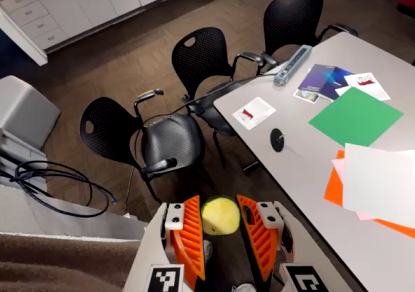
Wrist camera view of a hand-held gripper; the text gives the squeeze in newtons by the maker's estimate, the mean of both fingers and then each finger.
{"total": 8.4, "left": 8.5, "right": 8.2}